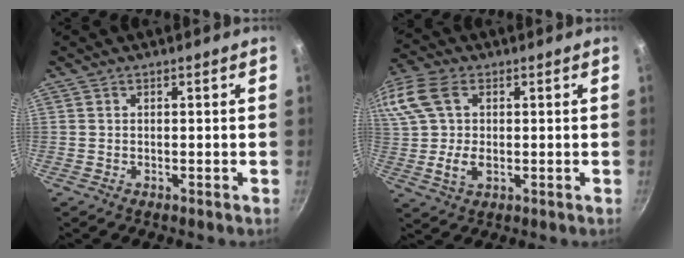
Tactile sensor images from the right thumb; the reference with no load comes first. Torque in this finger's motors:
{"motor_torque": [0.13, 0.63, 0.81, -0.33, 0.35]}